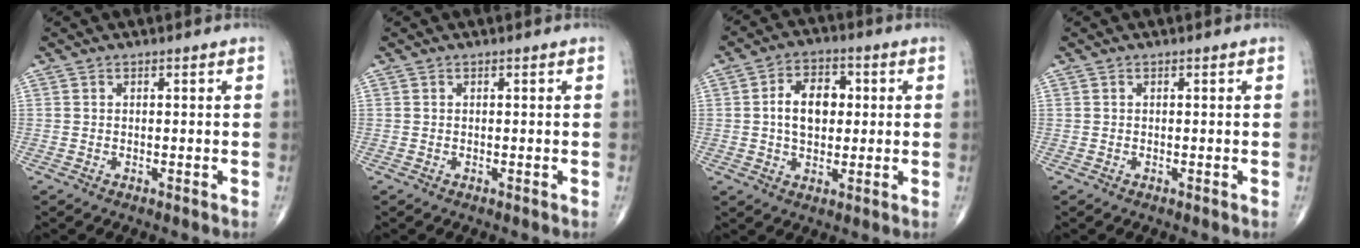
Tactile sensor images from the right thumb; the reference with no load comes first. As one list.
[{"total": 0.0}, {"total": 9.0, "force": [0.9, 6.0, 6.6], "torque": [-0.089, 0.012, 0.013]}, {"total": 0.0}]